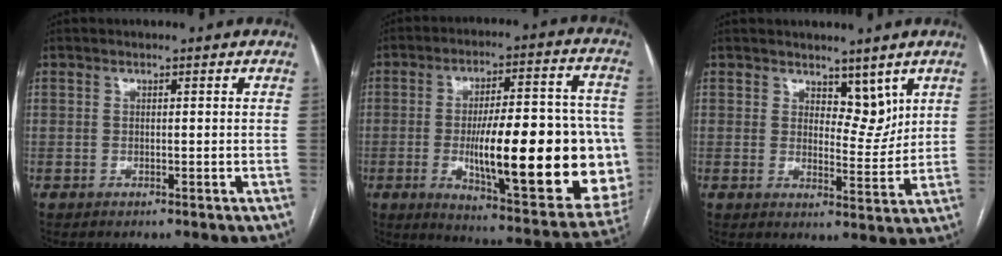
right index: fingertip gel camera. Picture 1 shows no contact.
{"total": 27.6, "force": [-4.2, 6.1, 26.6], "torque": [-0.315, 0.003, -0.045]}
{"total": 4.8, "force": [3.2, 2.5, 2.5], "torque": [-0.027, -0.008, 0.053]}